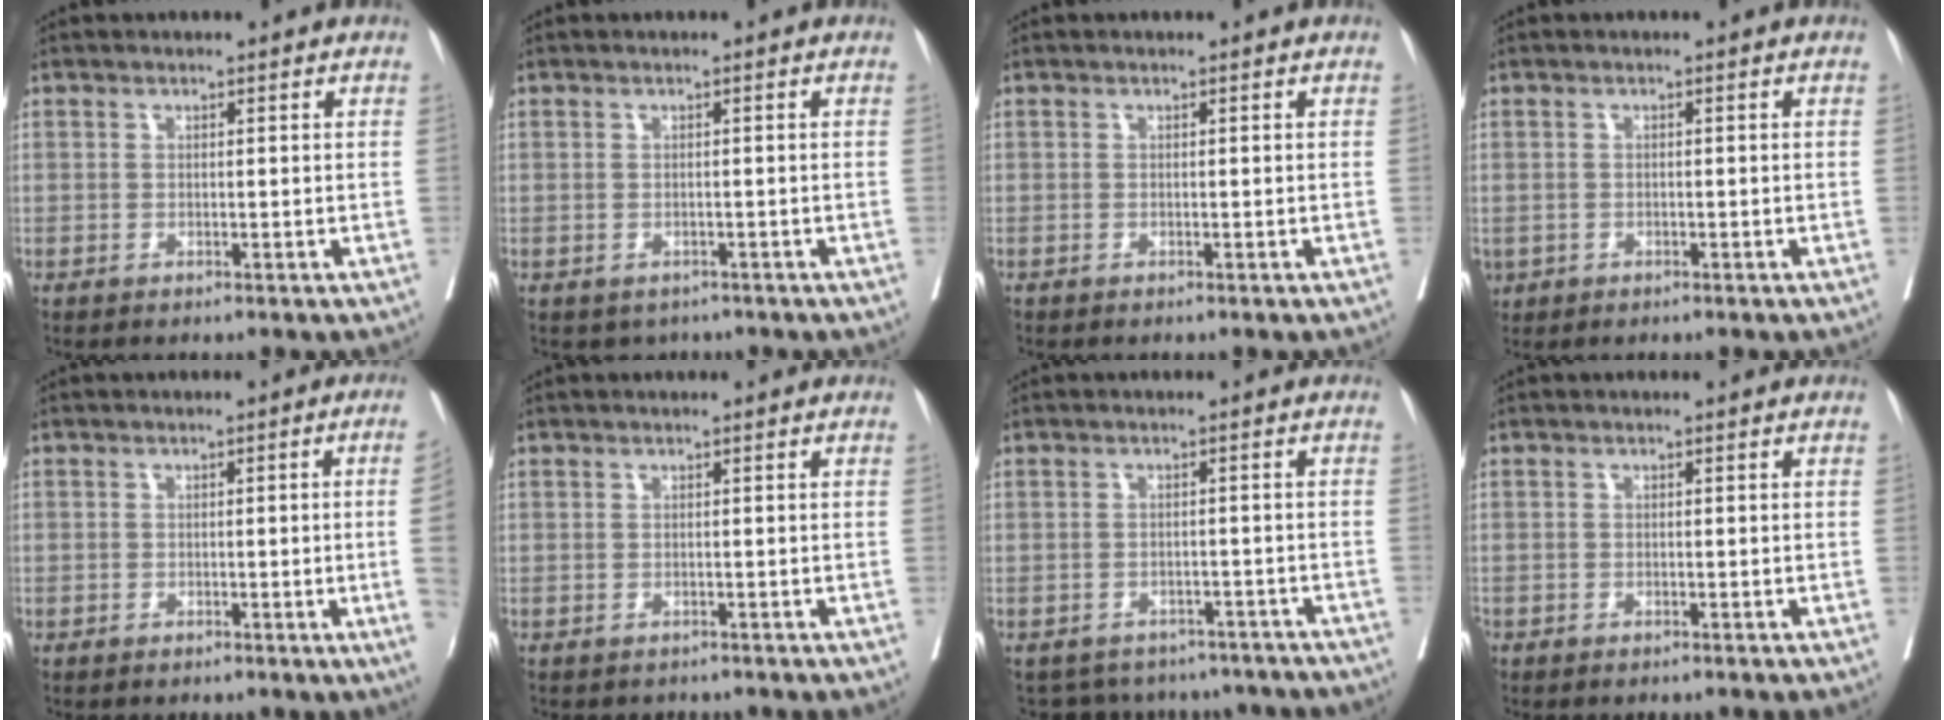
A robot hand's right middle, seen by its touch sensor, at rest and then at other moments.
{"total": 1.6, "force": [-1.1, 1.1, 0.5], "torque": [-0.003, 0.001, -0.011]}
{"total": 0.0}
{"total": 1.7, "force": [-0.5, 1.4, 0.8], "torque": [-0.022, -0.001, -0.004]}
{"total": 3.7, "force": [-0.5, -0.2, 3.6], "torque": [-0.044, 0.004, -0.009]}
{"total": 0.8, "force": [-0.7, 0.4, -0.1], "torque": [-0.006, 0.000, -0.012]}
{"total": 11.9, "force": [-10.4, 5.4, 2.3], "torque": [-0.033, 0.014, -0.108]}
{"total": 0.0}